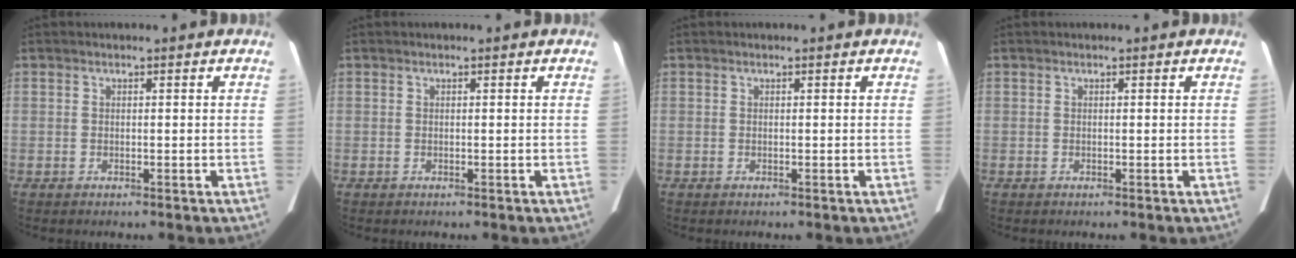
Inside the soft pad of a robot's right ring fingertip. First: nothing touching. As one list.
[{"total": 0.0}, {"total": 0.0}, {"total": 0.0}]